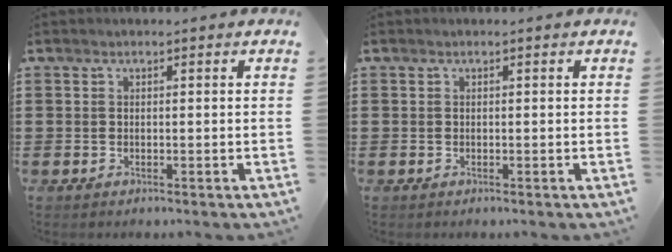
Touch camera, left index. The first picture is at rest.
{"total": 0.0}